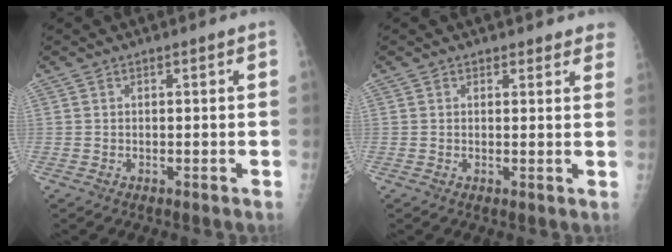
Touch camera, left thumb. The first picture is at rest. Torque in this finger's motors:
{"motor_torque": [-0.07, 0.04, 0.03, -0.05, 0.03]}